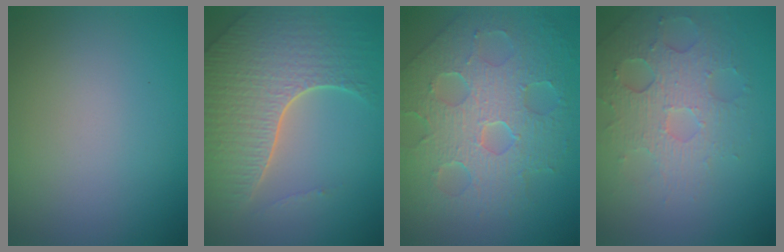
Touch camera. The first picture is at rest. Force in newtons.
{"total": 7.3, "press": 5.2, "slide": 5.1}
{"total": 8.8, "press": 6.1, "slide": 6.4}
{"total": 4.0, "press": 3.6, "slide": 1.7}